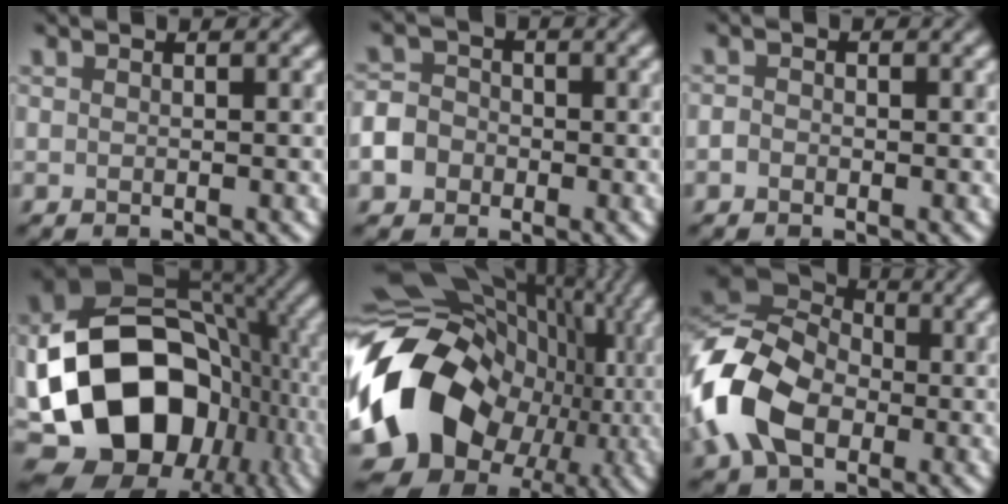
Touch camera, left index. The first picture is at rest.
{"total": 4.9, "force": [-2.2, 4.1, 1.6], "torque": [-0.020, -0.008, -0.051]}
{"total": 0.8, "force": [-0.4, 0.6, 0.3], "torque": [-0.007, -0.002, -0.011]}
{"total": 18.6, "force": [-3.9, 13.5, 12.2], "torque": [-0.222, -0.004, -0.059]}
{"total": 19.4, "force": [-2.6, 15.2, 11.8], "torque": [-0.240, -0.026, -0.033]}
{"total": 11.8, "force": [-2.6, 8.5, 7.7], "torque": [-0.190, -0.007, -0.065]}